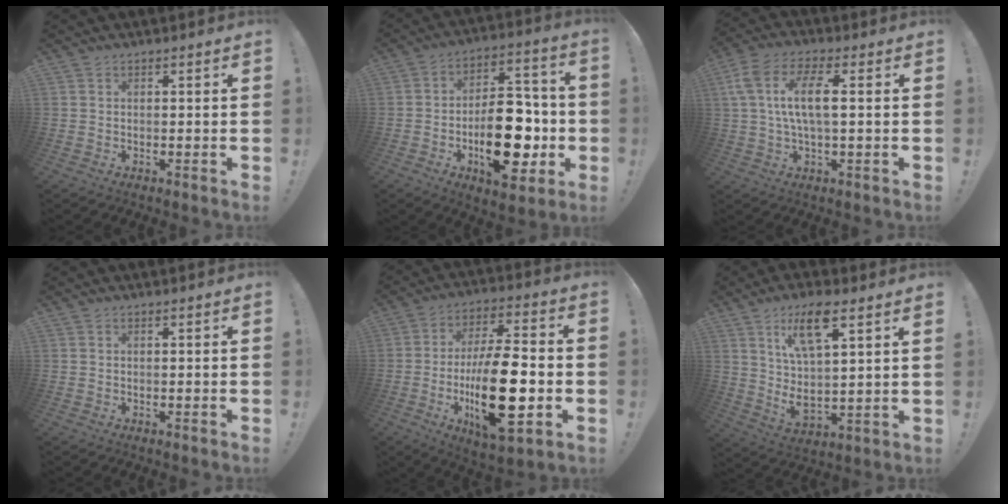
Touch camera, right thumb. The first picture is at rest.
{"total": 21.9, "force": [-5.6, 12.1, 17.4], "torque": [-0.248, 0.034, -0.072]}
{"total": 11.6, "force": [1.3, 4.5, 10.6], "torque": [-0.221, 0.004, 0.022]}
{"total": 0.0}
{"total": 23.7, "force": [-4.9, 8.9, 21.4], "torque": [-0.383, 0.005, -0.074]}
{"total": 14.2, "force": [7.3, 4.1, 11.4], "torque": [-0.204, -0.028, 0.117]}